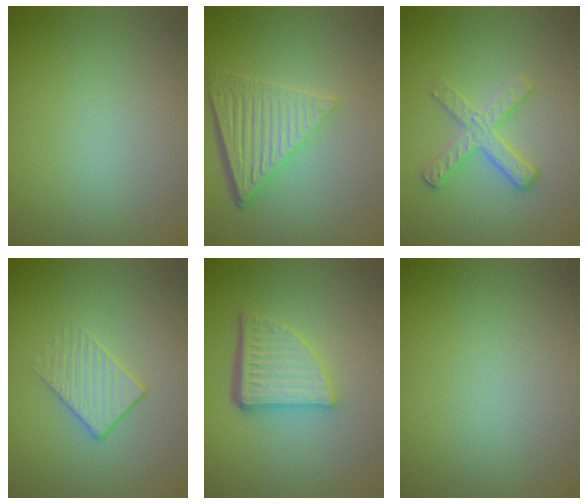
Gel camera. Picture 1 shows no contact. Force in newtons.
{"total": 6.2, "press": 4.4, "slide": 4.4}
{"total": 3.2, "press": 2.8, "slide": 1.5}
{"total": 1.8, "press": 1.4, "slide": 1.1}
{"total": 5.7, "press": 3.8, "slide": 4.2}
{"total": 0.0}